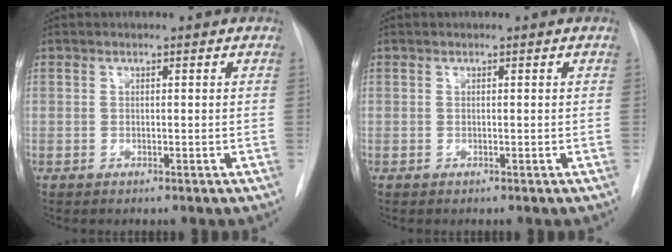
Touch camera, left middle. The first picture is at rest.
{"total": 0.0}